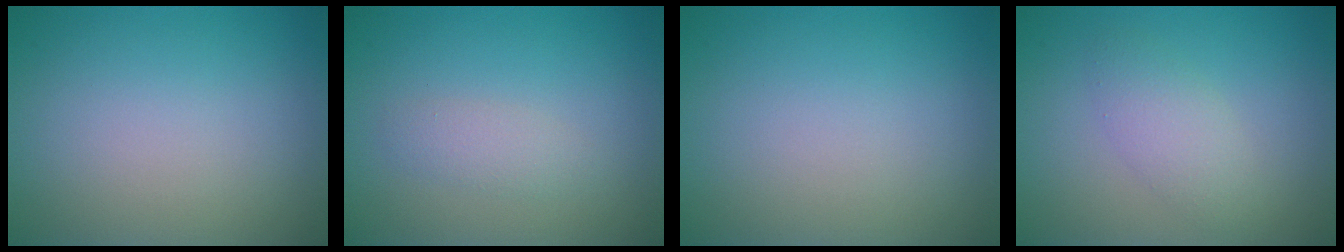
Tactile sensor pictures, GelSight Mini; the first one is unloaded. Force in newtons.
{"total": 1.5, "press": 1.5, "slide": 0.1}
{"total": 0.0}
{"total": 2.5, "press": 2.5, "slide": 0.2}